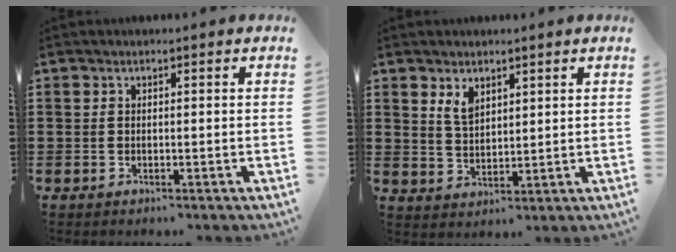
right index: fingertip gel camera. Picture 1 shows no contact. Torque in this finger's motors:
{"motor_torque": [-0.28, 0.55, 0.10, 0.03]}